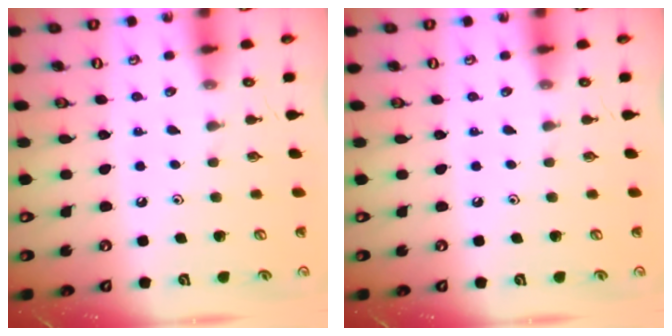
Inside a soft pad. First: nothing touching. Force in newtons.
{"total": 0.0}